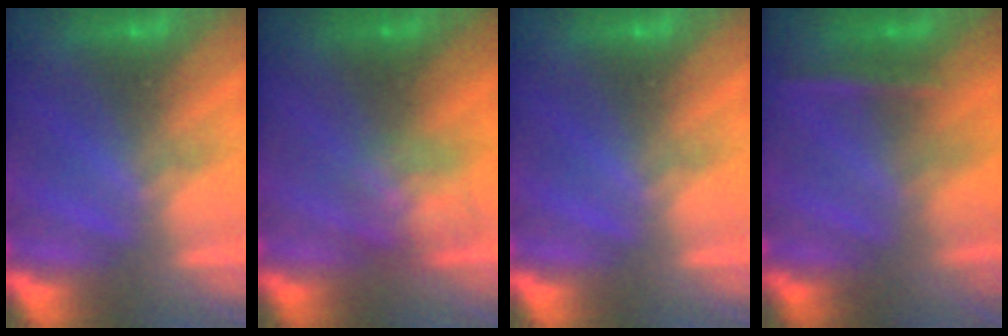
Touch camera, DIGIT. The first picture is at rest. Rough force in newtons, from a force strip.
{"total": 2.8}
{"total": 0.0}
{"total": 2.4}